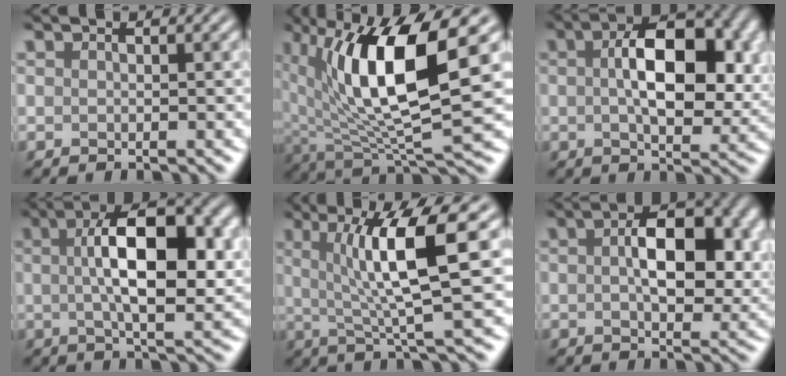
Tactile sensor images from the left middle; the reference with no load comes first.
{"total": 12.1, "force": [2.5, 4.0, 11.1], "torque": [-0.201, -0.012, 0.050]}
{"total": 9.6, "force": [1.3, 4.9, 8.2], "torque": [-0.123, 0.003, 0.017]}
{"total": 9.8, "force": [1.3, 3.7, 9.0], "torque": [-0.134, 0.007, 0.015]}
{"total": 7.6, "force": [1.3, 1.3, 7.4], "torque": [-0.116, -0.003, 0.024]}
{"total": 7.4, "force": [0.9, 3.9, 6.2], "torque": [-0.090, 0.001, 0.012]}